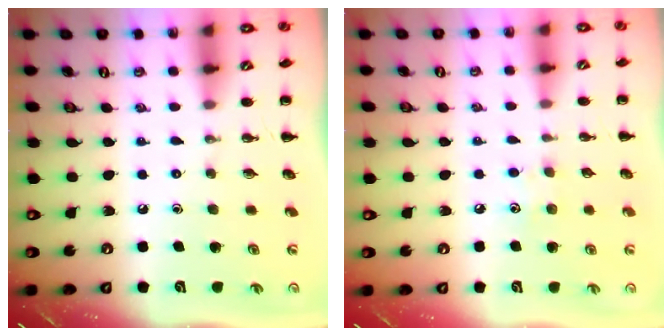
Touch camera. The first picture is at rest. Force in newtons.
{"total": 5.0, "press": 4.8, "slide": 1.4}